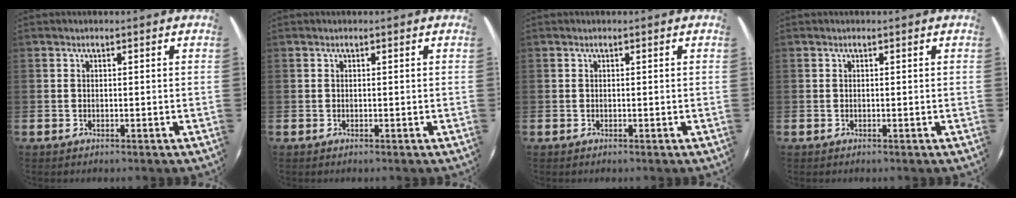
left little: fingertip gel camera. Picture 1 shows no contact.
{"total": 0.0}
{"total": 0.0}
{"total": 0.0}